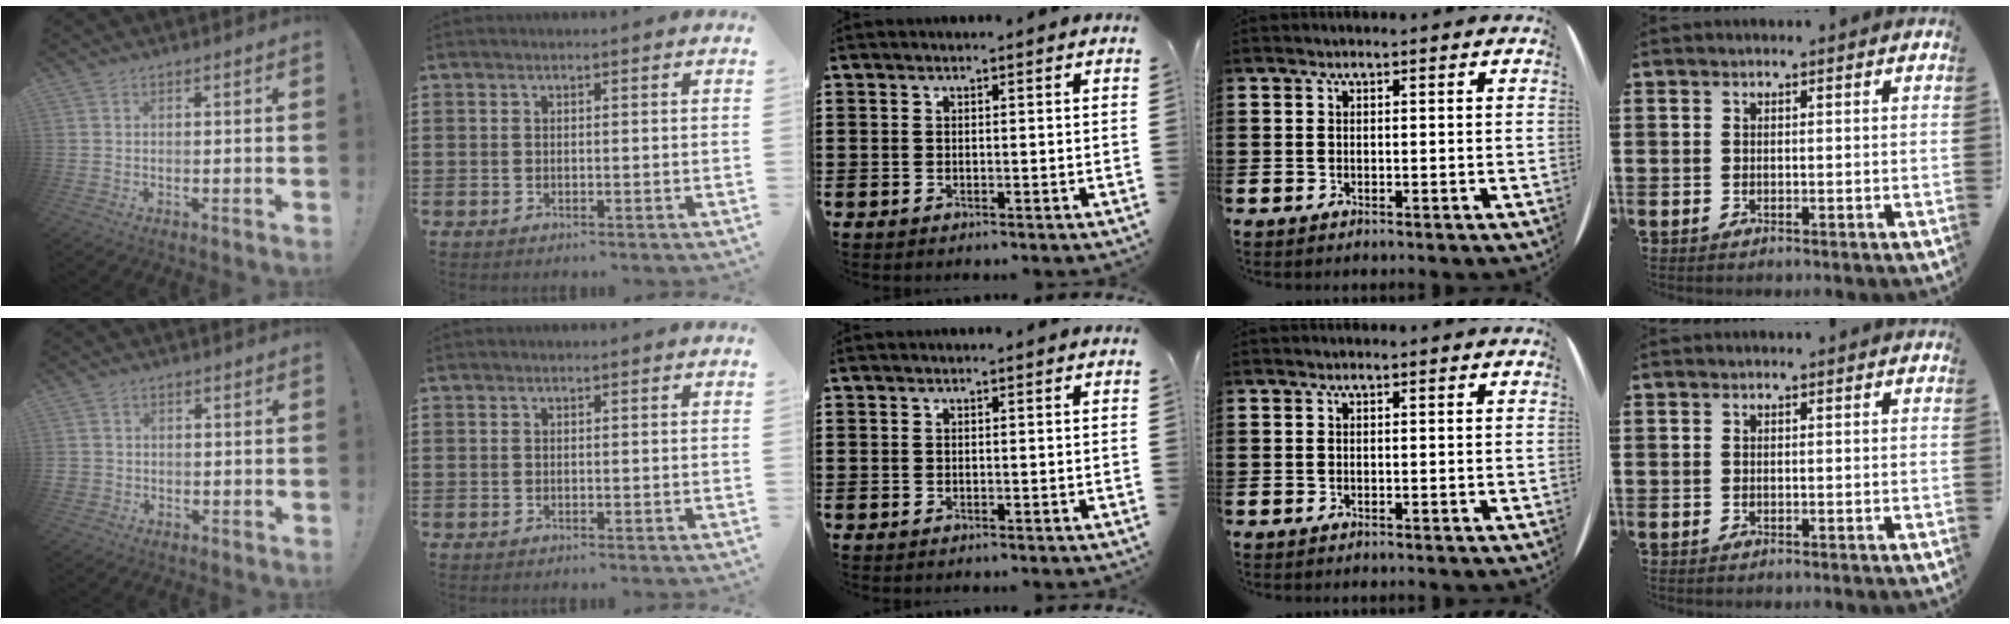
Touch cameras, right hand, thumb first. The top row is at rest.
{"thumb": {"total": 2.1, "force": [-0.3, 2.0, 0.6], "torque": [-0.013, 0.005, -0.003]}}